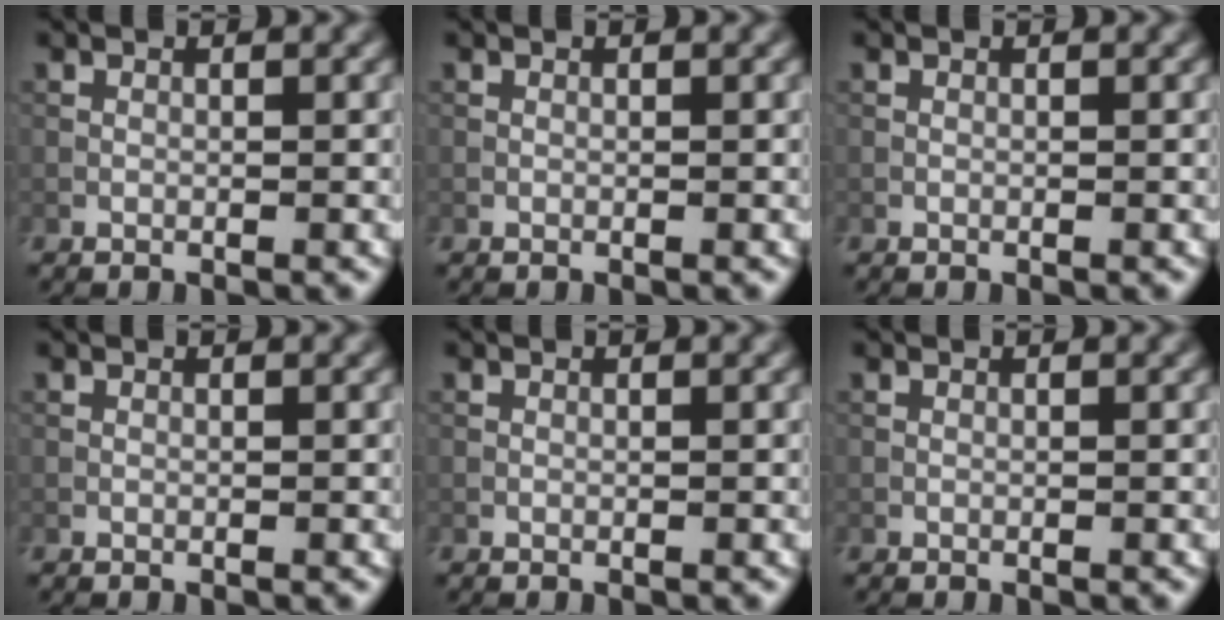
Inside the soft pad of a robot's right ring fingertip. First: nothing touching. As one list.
[{"total": 0.0}, {"total": 0.0}, {"total": 0.0}, {"total": 0.0}, {"total": 0.0}]